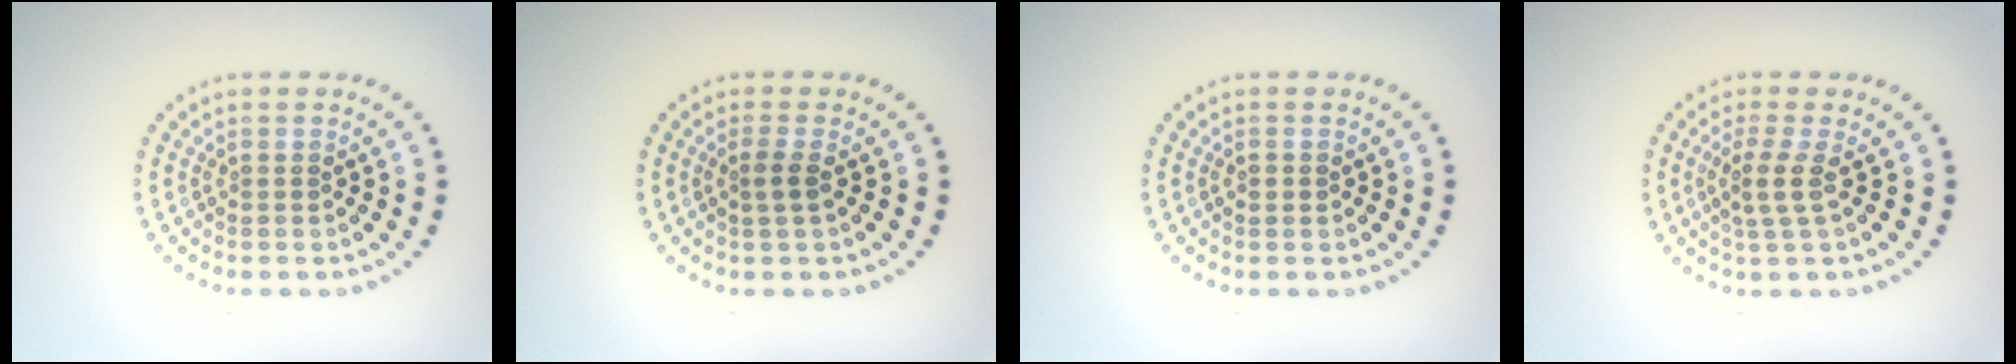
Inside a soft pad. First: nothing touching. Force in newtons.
{"total": 1.2, "press": 1.0, "slide": 0.8}
{"total": 0.8, "press": 0.8, "slide": 0.1}
{"total": 2.1, "press": 1.6, "slide": 1.4}